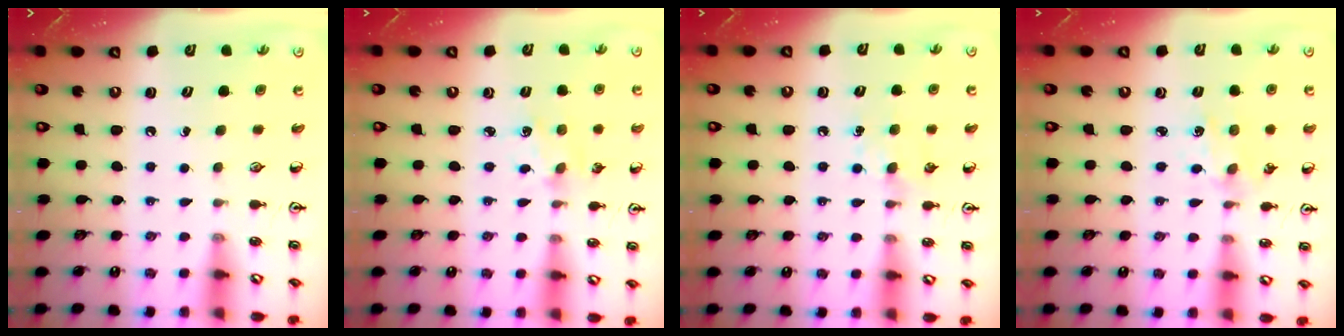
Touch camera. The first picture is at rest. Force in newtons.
{"total": 1.8, "press": 1.7, "slide": 0.4}
{"total": 7.3, "press": 7.2, "slide": 1.0}
{"total": 2.5, "press": 2.5, "slide": 0.5}